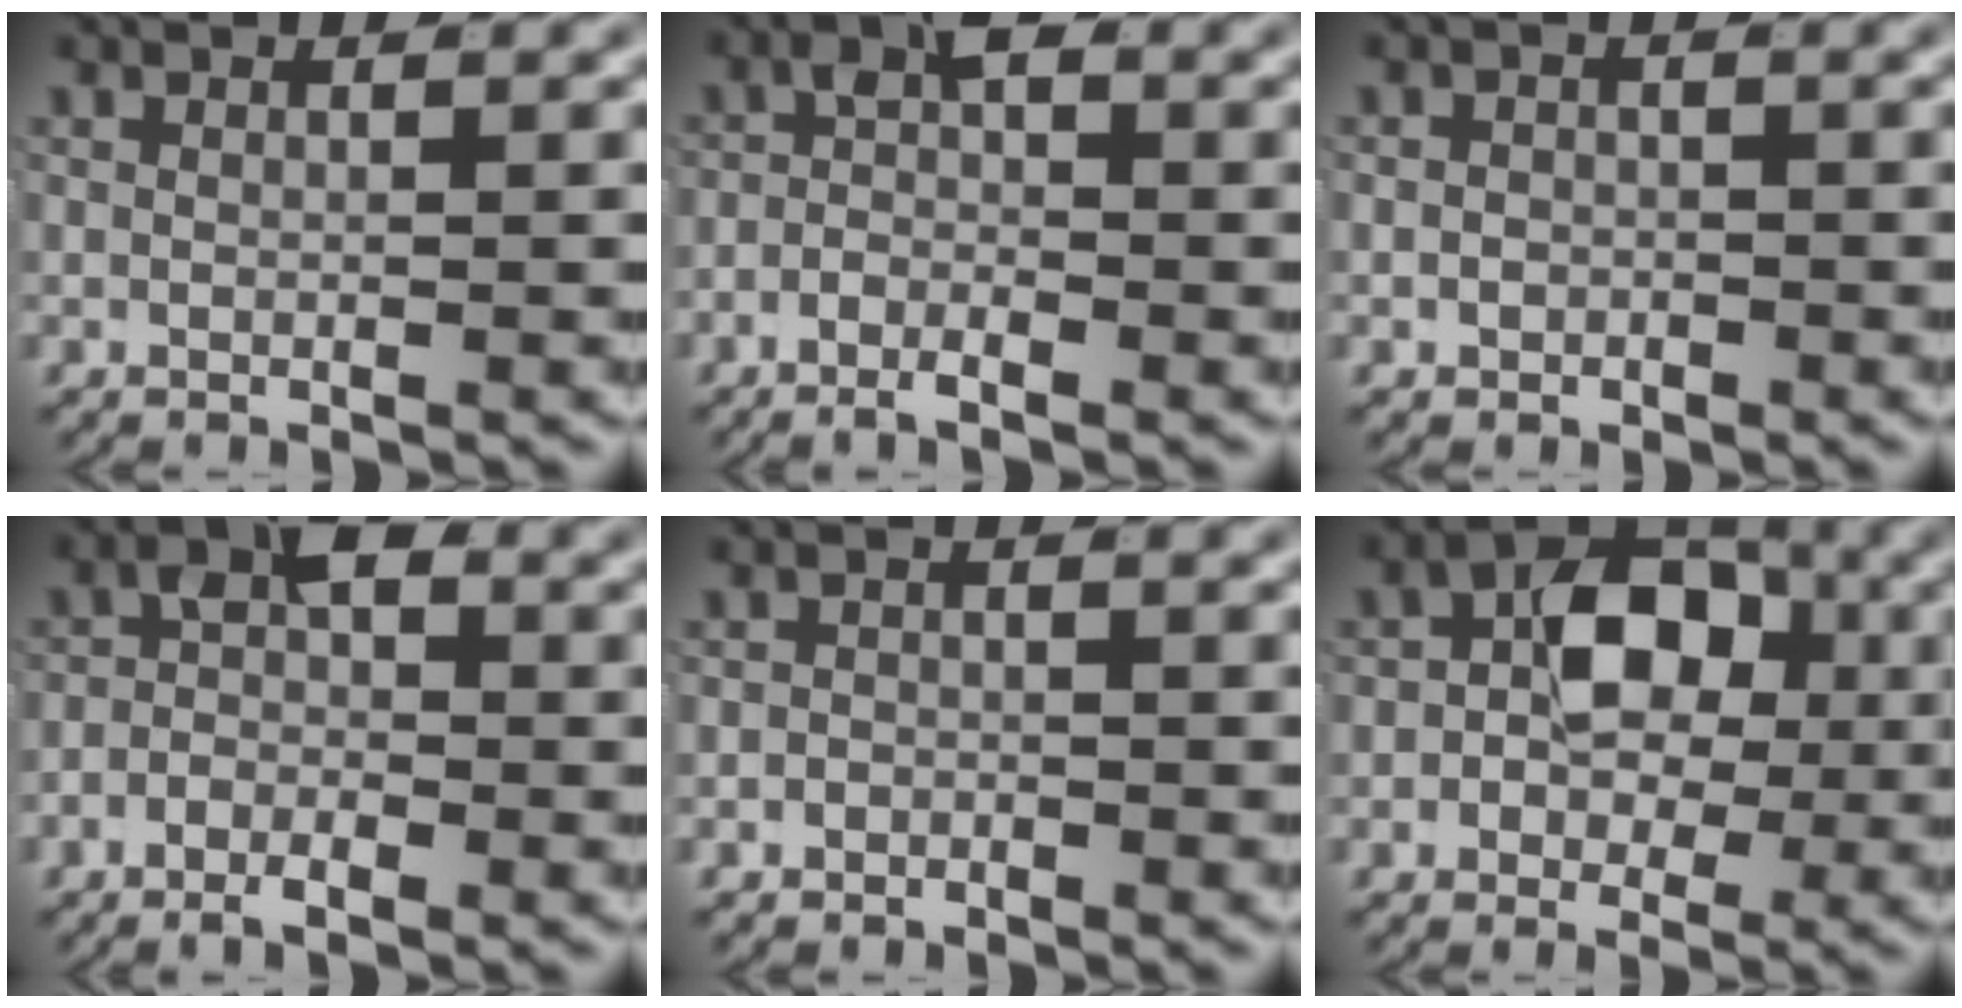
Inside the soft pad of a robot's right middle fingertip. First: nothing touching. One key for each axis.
{"total": 3.6, "fx": -1.6, "fy": 1.8, "fz": 2.8, "tx": -0.042, "ty": 0.000, "tz": -0.034}
{"total": 1.1, "fx": -0.7, "fy": 0.8, "fz": 0.1, "tx": 0.007, "ty": -0.001, "tz": -0.011}
{"total": 4.4, "fx": -1.4, "fy": 2.4, "fz": 3.3, "tx": -0.047, "ty": -0.004, "tz": -0.031}
{"total": 1.1, "fx": -1.0, "fy": 0.4, "fz": -0.1, "tx": 0.006, "ty": -0.004, "tz": -0.016}
{"total": 5.6, "fx": -0.2, "fy": 3.9, "fz": 4.0, "tx": -0.059, "ty": 0.005, "tz": -0.010}